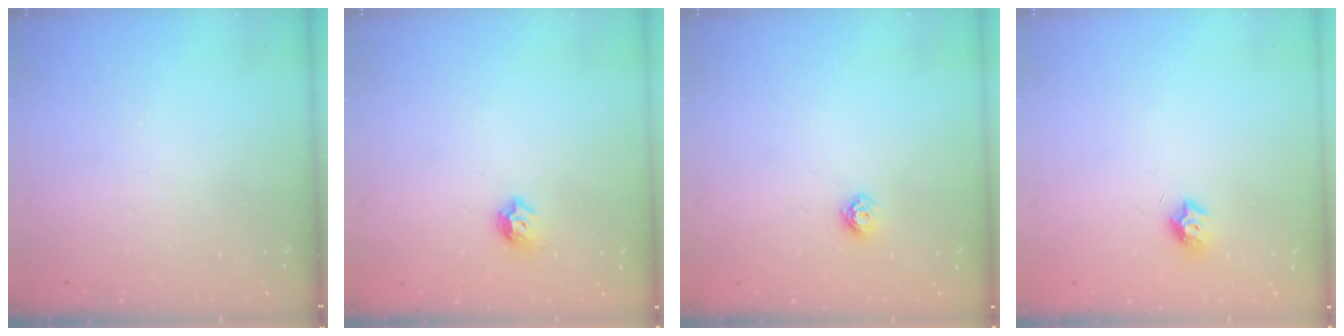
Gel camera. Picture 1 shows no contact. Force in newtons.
{"total": 5.3, "press": 5.2, "slide": 1.2}
{"total": 5.8, "press": 5.8, "slide": 0.7}
{"total": 7.6, "press": 7.6, "slide": 0.7}